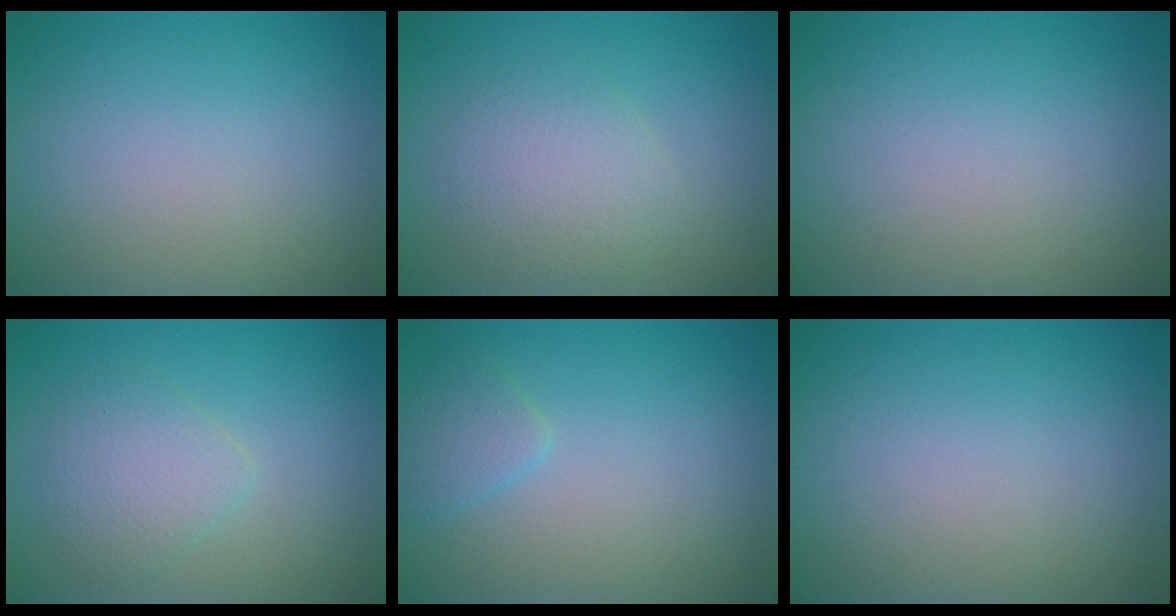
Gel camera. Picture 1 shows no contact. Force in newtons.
{"total": 3.0, "press": 3.0, "slide": 0.0}
{"total": 0.0}
{"total": 2.6, "press": 2.5, "slide": 0.1}
{"total": 1.6, "press": 1.6, "slide": 0.1}
{"total": 0.0}